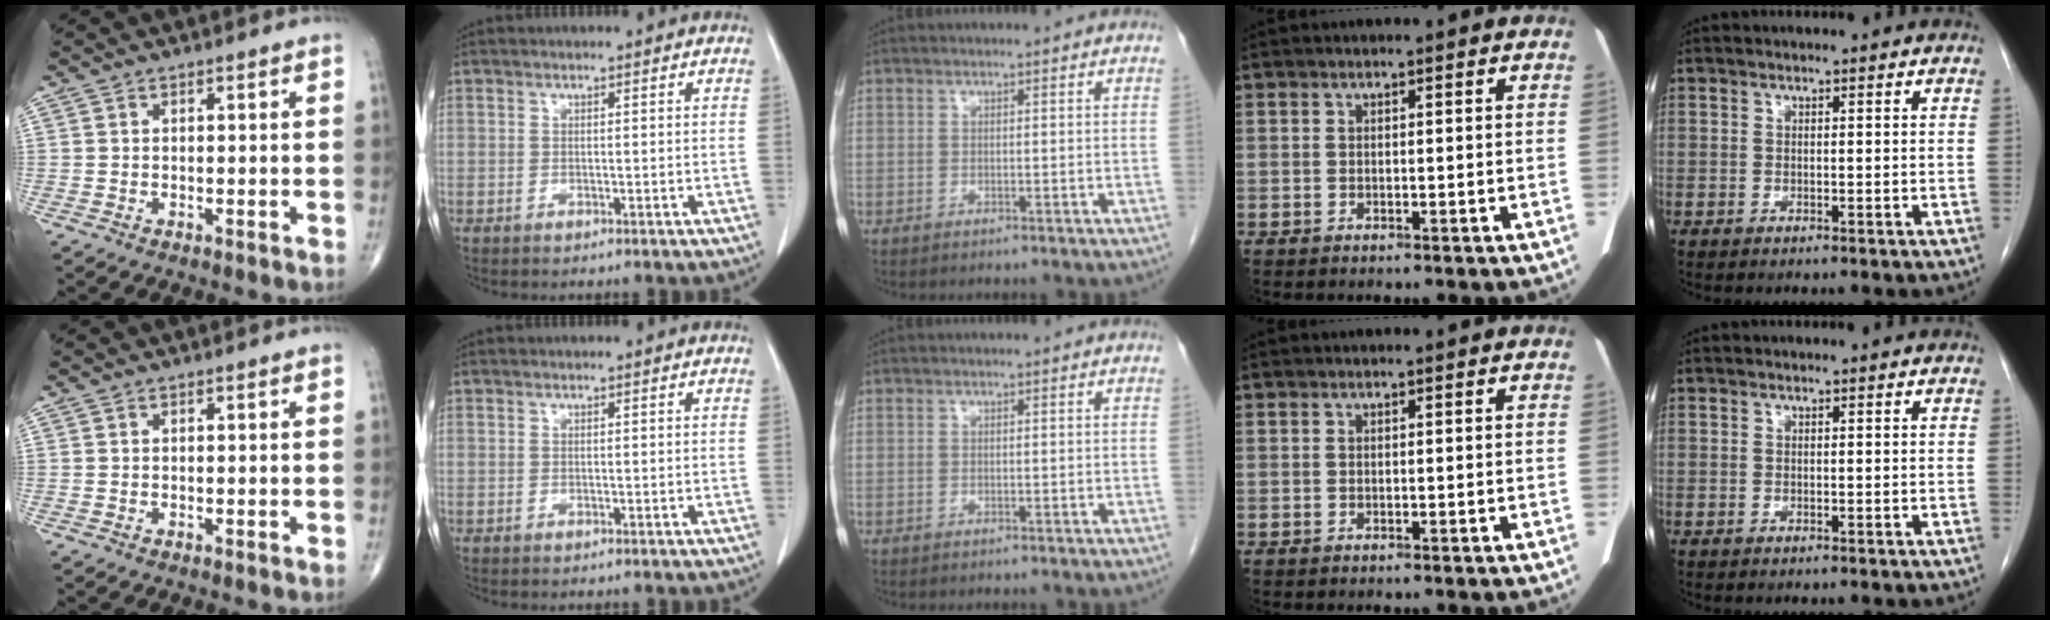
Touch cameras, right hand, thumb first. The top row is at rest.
{}